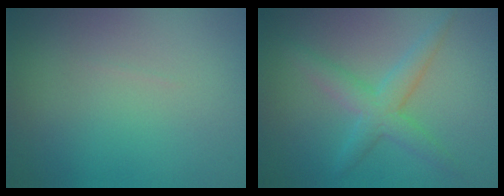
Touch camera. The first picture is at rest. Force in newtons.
{"total": 3.1, "press": 3.1, "slide": 0.1}